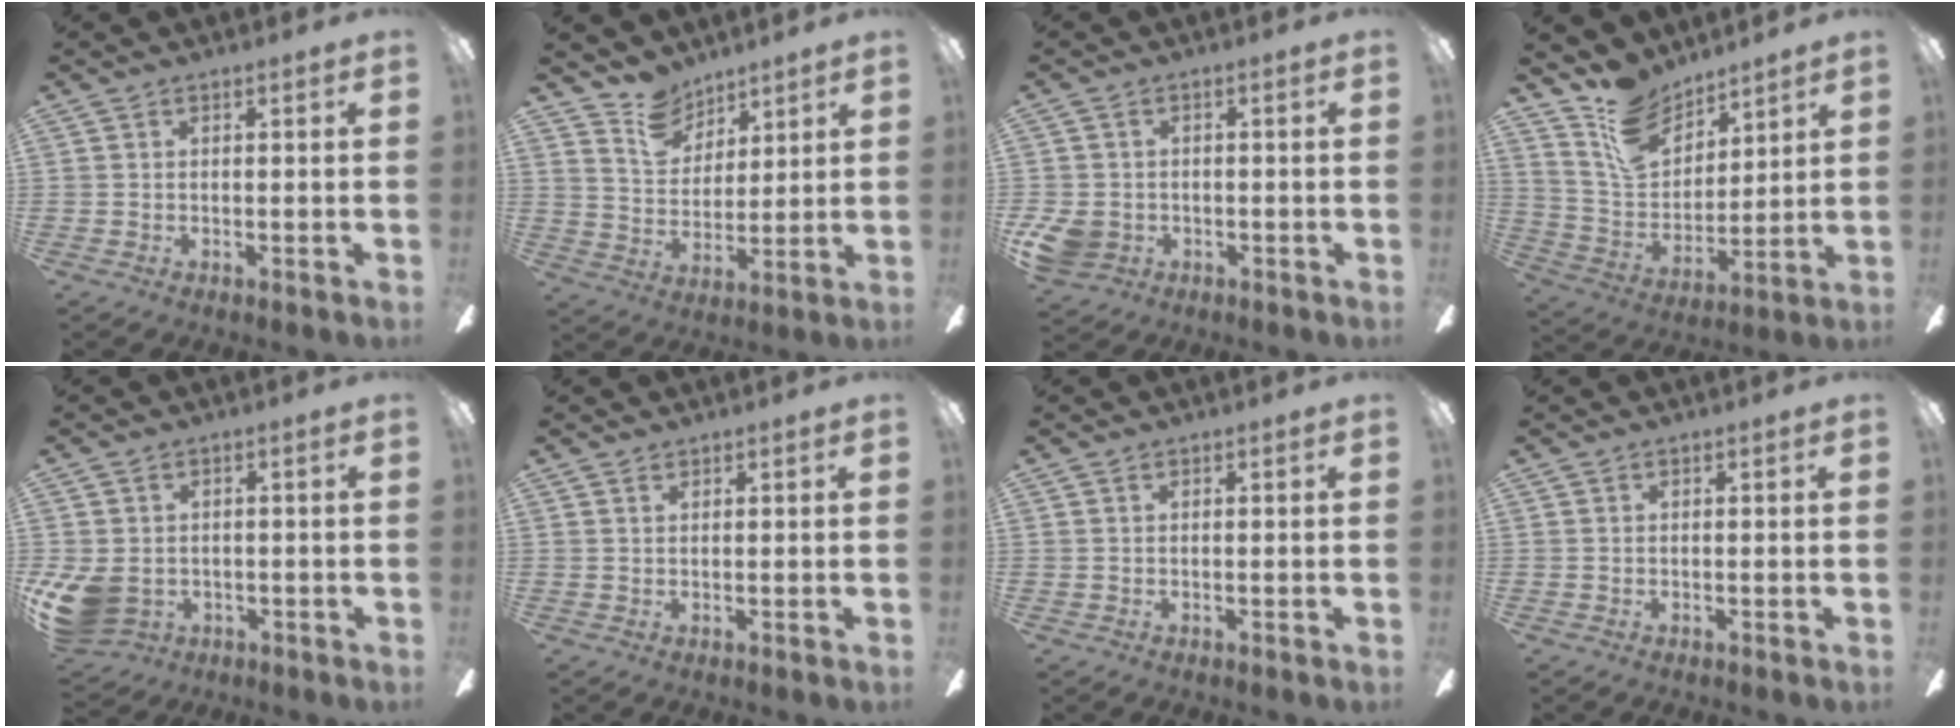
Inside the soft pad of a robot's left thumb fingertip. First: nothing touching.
{"total": 9.7, "force": [7.7, 5.6, 1.8], "torque": [-0.040, -0.046, 0.148]}
{"total": 5.8, "force": [-1.7, 4.7, 2.8], "torque": [-0.074, 0.013, -0.029]}
{"total": 14.0, "force": [10.5, 7.8, 4.9], "torque": [-0.107, -0.058, 0.207]}
{"total": 8.0, "force": [-1.8, 6.2, 4.6], "torque": [-0.114, 0.008, -0.030]}
{"total": 0.7, "force": [0.6, 0.3, 0.2], "torque": [-0.006, 0.001, 0.011]}
{"total": 0.0}
{"total": 0.0}